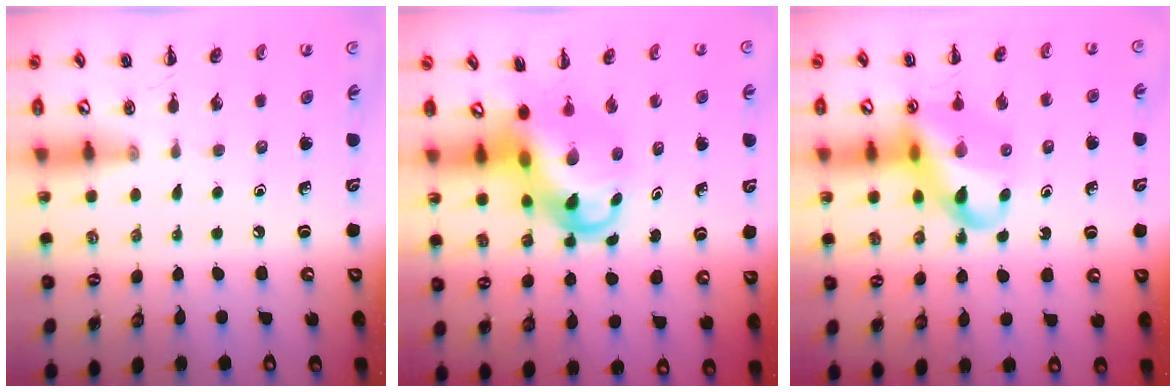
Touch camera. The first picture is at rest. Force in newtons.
{"total": 6.6, "press": 6.3, "slide": 2.2}
{"total": 15.5, "press": 15.1, "slide": 3.4}